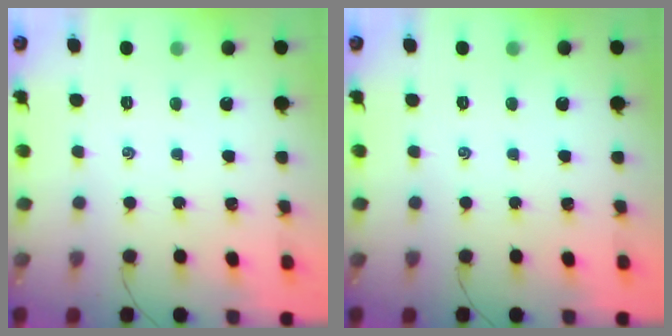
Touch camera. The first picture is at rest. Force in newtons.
{"total": 0.0}